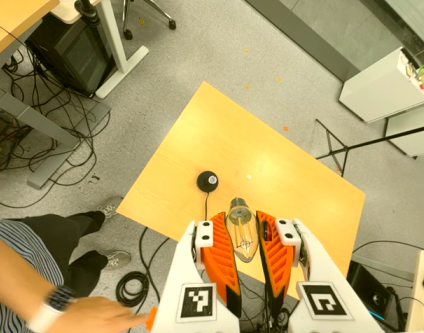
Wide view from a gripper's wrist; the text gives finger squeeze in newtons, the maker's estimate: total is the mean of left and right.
{"total": 20.1, "left": 25.0, "right": 15.1}